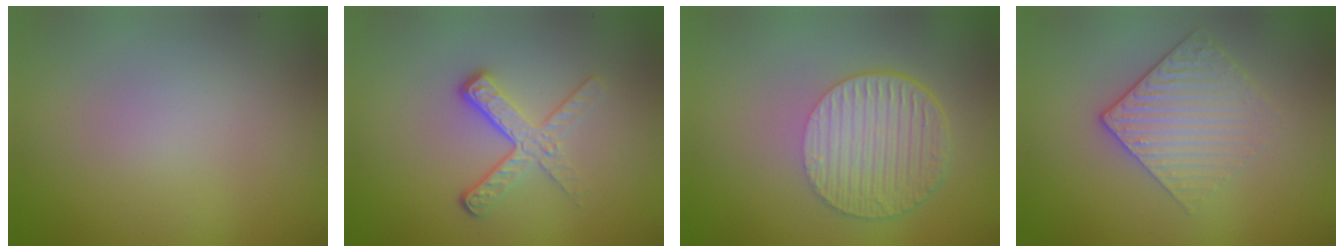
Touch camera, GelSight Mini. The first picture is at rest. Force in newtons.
{"total": 3.7, "press": 2.3, "slide": 3.0}
{"total": 6.4, "press": 4.4, "slide": 4.6}
{"total": 3.1, "press": 2.6, "slide": 1.7}